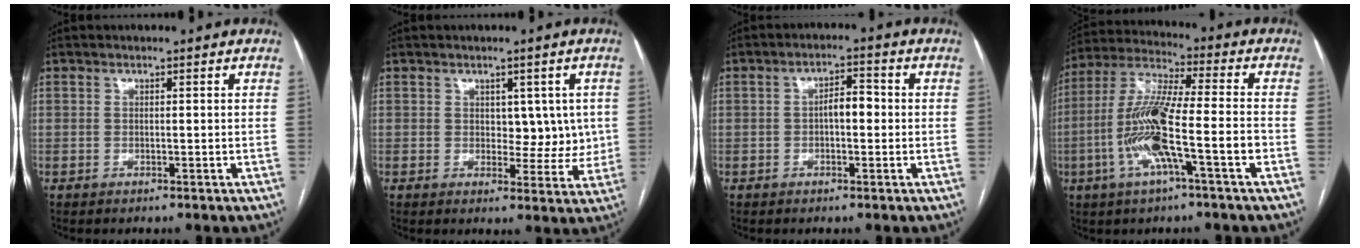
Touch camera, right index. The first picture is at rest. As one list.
[{"total": 5.3, "force": [0.9, 3.4, 4.0], "torque": [-0.037, 0.009, 0.019]}, {"total": 3.8, "force": [-0.3, 1.6, 3.4], "torque": [-0.053, 0.015, -0.005]}, {"total": 13.5, "force": [-4.1, 1.2, 12.8], "torque": [-0.260, 0.009, -0.078]}]